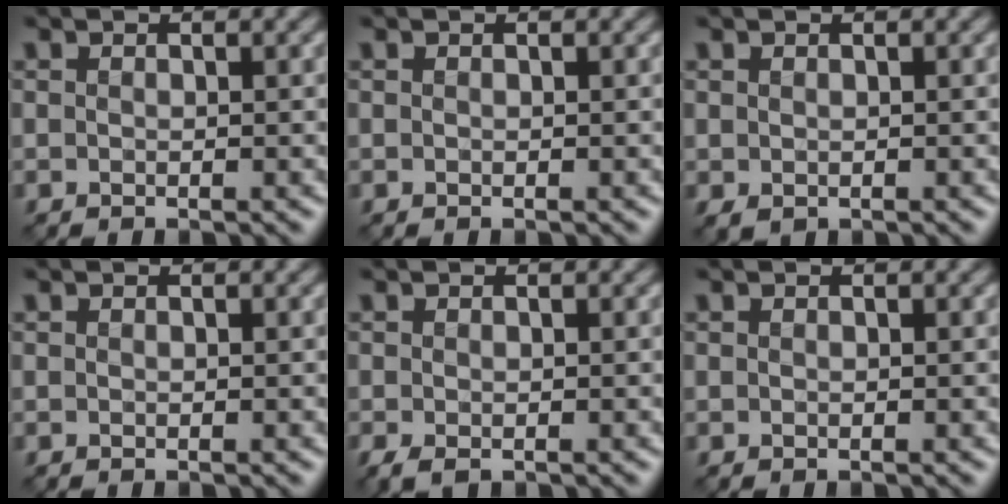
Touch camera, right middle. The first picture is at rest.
{"total": 0.0}
{"total": 0.7, "force": [0.1, 0.6, 0.4], "torque": [-0.010, 0.000, 0.004]}
{"total": 0.0}
{"total": 1.6, "force": [-0.8, 1.0, 1.1], "torque": [-0.030, -0.008, -0.013]}
{"total": 0.0}